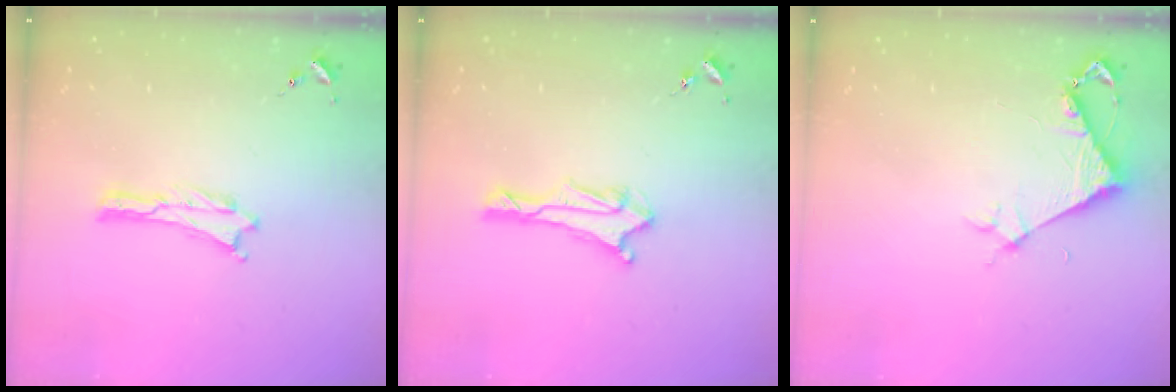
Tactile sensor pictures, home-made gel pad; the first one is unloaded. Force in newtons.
{"total": 2.9, "press": 2.8, "slide": 0.7}
{"total": 3.9, "press": 3.8, "slide": 0.3}